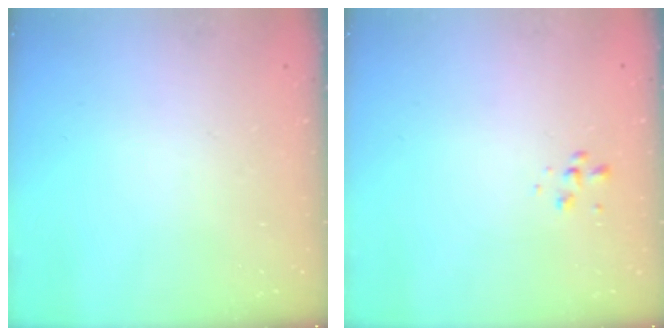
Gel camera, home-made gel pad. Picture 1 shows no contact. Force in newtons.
{"total": 1.4, "press": 1.3, "slide": 0.4}